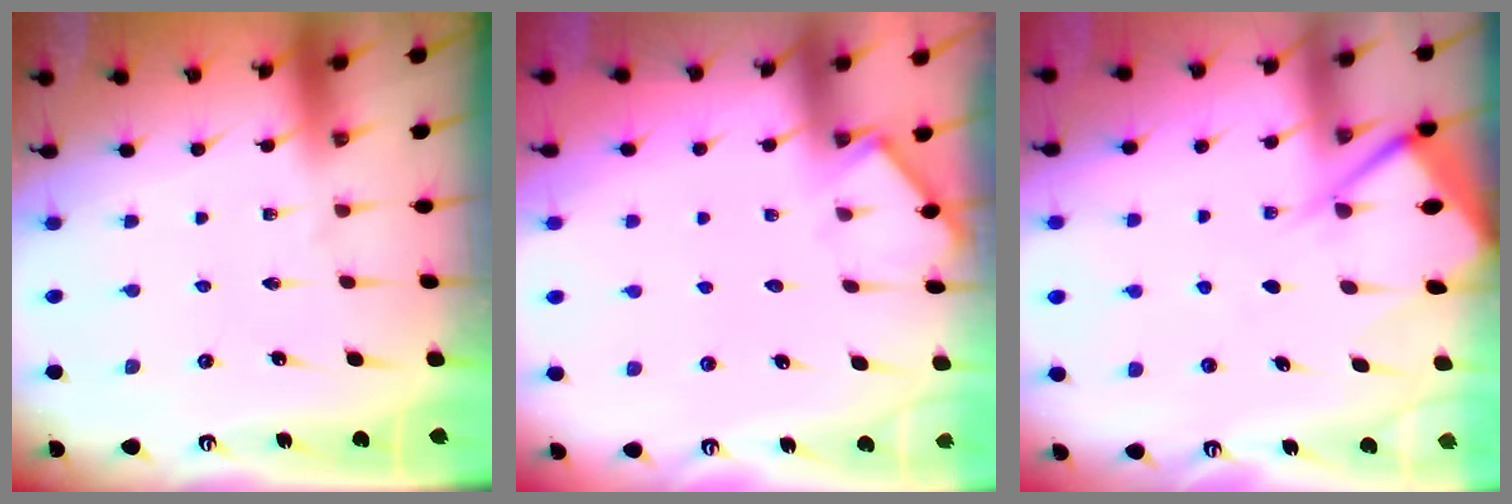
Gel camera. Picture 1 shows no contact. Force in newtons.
{"total": 4.3, "press": 4.3, "slide": 0.4}
{"total": 6.9, "press": 6.9, "slide": 0.6}